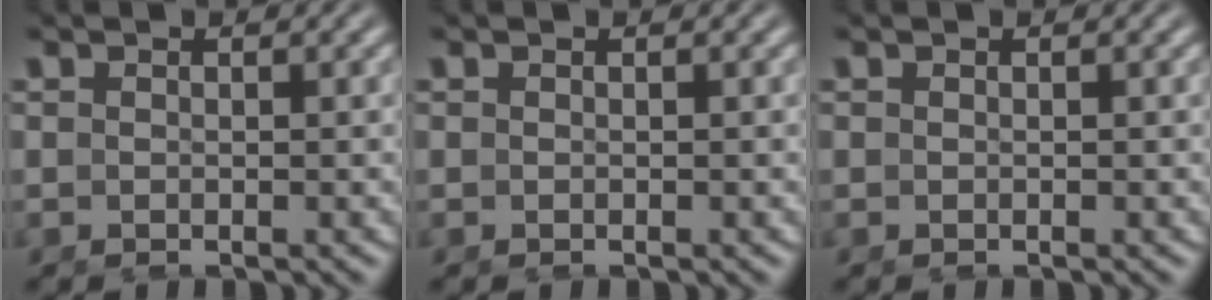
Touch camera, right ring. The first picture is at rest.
{"total": 0.0}
{"total": 0.0}